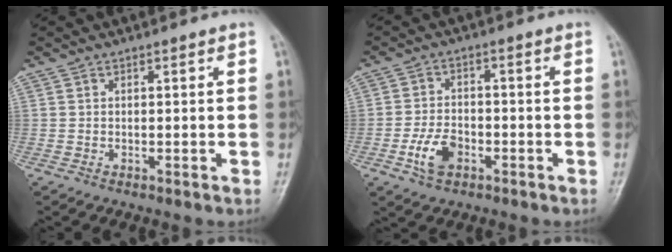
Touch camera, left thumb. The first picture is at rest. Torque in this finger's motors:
{"motor_torque": [0.30, 0.43, 0.64, 0.35, 0.07]}